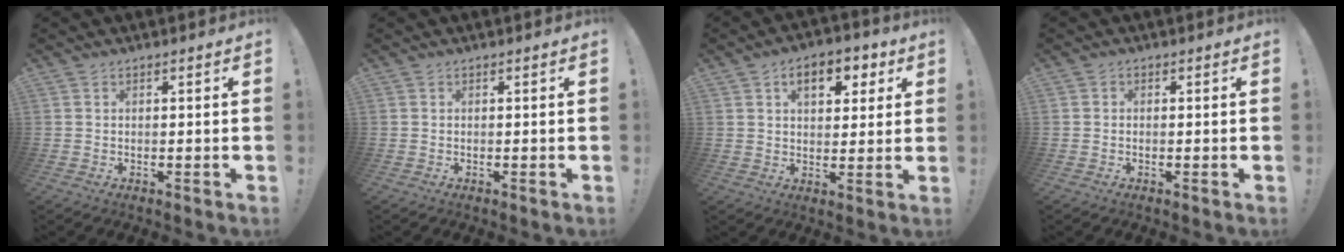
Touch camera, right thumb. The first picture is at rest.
{"total": 0.0}
{"total": 9.4, "force": [3.8, 5.7, 6.4], "torque": [-0.088, -0.003, 0.064]}
{"total": 0.7, "force": [-0.3, 0.6, 0.1], "torque": [-0.001, 0.003, -0.005]}